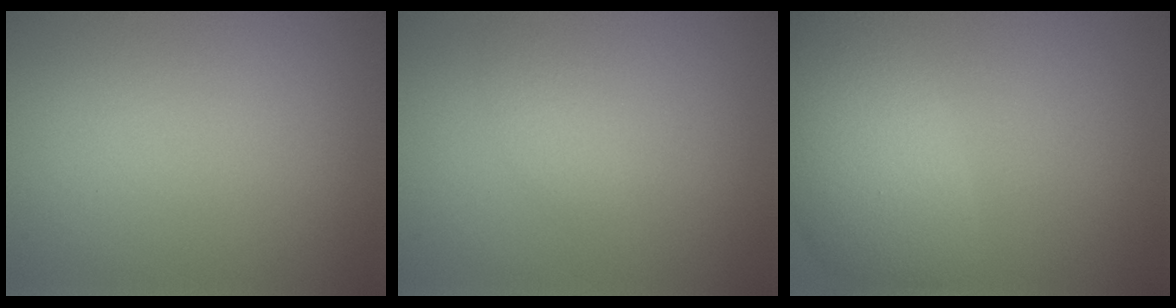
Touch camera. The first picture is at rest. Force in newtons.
{"total": 1.2, "press": 1.2, "slide": 0.1}
{"total": 6.2, "press": 6.2, "slide": 0.3}